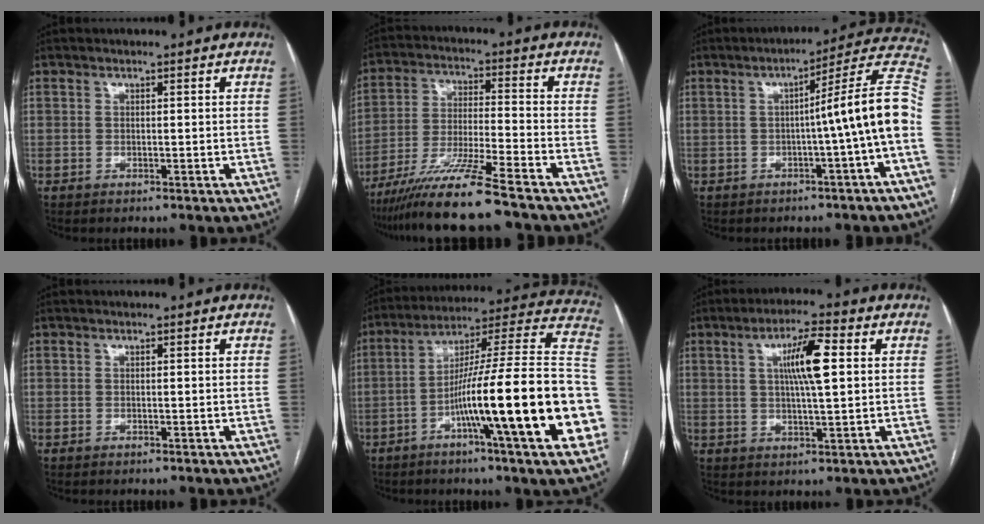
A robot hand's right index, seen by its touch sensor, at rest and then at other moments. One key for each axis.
{"total": 13.0, "fx": -10.4, "fy": -1.1, "fz": 7.7, "tx": -0.138, "ty": -0.026, "tz": -0.182}
{"total": 12.3, "fx": -1.8, "fy": -2.0, "fz": 12.0, "tx": -0.144, "ty": 0.030, "tz": -0.034}
{"total": 0.0}
{"total": 27.6, "fx": -7.2, "fy": 0.5, "fz": 26.7, "tx": -0.303, "ty": 0.001, "tz": -0.124}
{"total": 8.2, "fx": 2.0, "fy": 1.0, "fz": 7.9, "tx": -0.142, "ty": 0.010, "tz": 0.034}